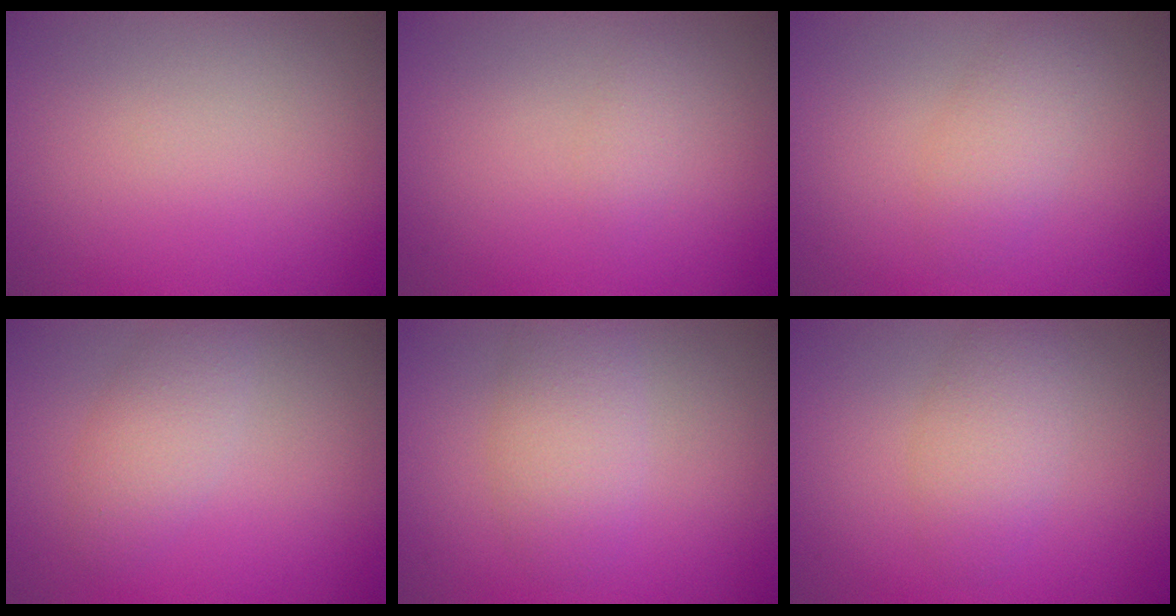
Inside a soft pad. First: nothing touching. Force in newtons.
{"total": 2.1, "press": 2.1, "slide": 0.2}
{"total": 2.2, "press": 2.2, "slide": 0.0}
{"total": 2.7, "press": 2.7, "slide": 0.1}
{"total": 3.5, "press": 3.5, "slide": 0.3}
{"total": 3.0, "press": 3.0, "slide": 0.2}